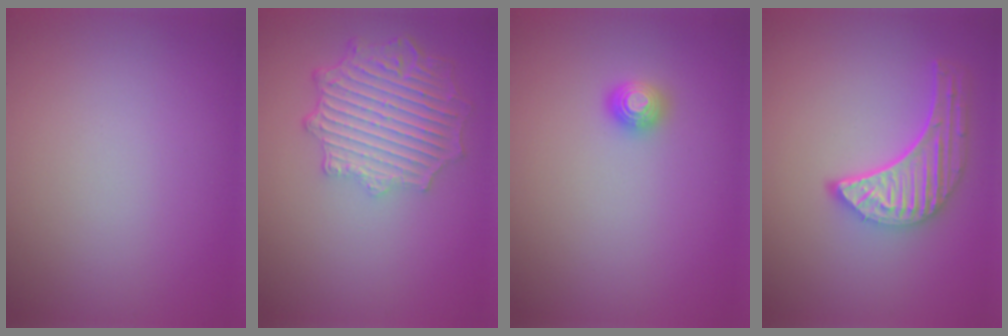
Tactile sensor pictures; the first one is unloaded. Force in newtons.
{"total": 6.8, "press": 5.3, "slide": 4.2}
{"total": 1.1, "press": 1.1, "slide": 0.1}
{"total": 5.1, "press": 3.9, "slide": 3.2}